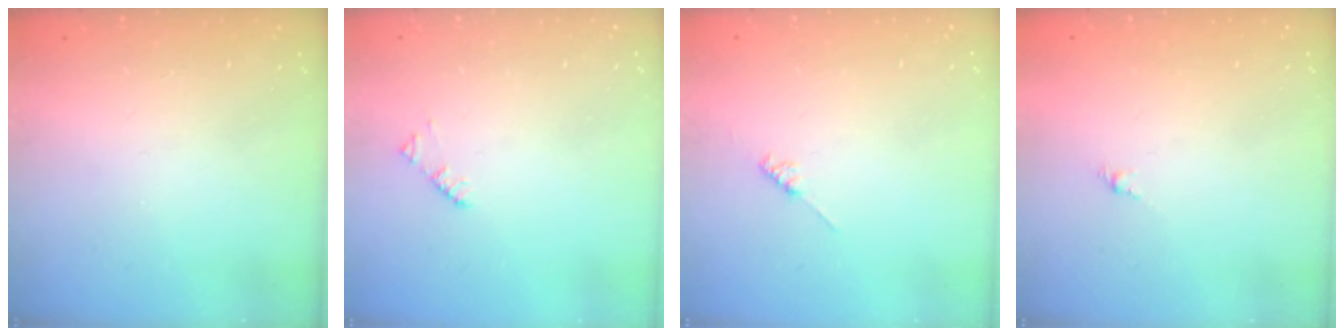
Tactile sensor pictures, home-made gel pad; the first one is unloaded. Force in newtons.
{"total": 1.9, "press": 1.9, "slide": 0.3}
{"total": 1.8, "press": 1.7, "slide": 0.3}
{"total": 1.6, "press": 1.5, "slide": 0.5}